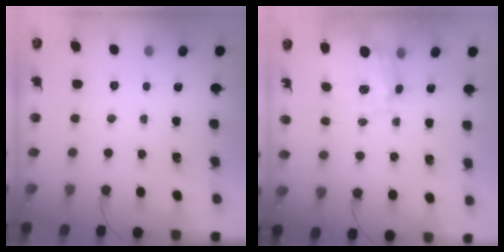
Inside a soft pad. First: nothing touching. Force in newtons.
{"total": 2.9, "press": 2.7, "slide": 1.1}